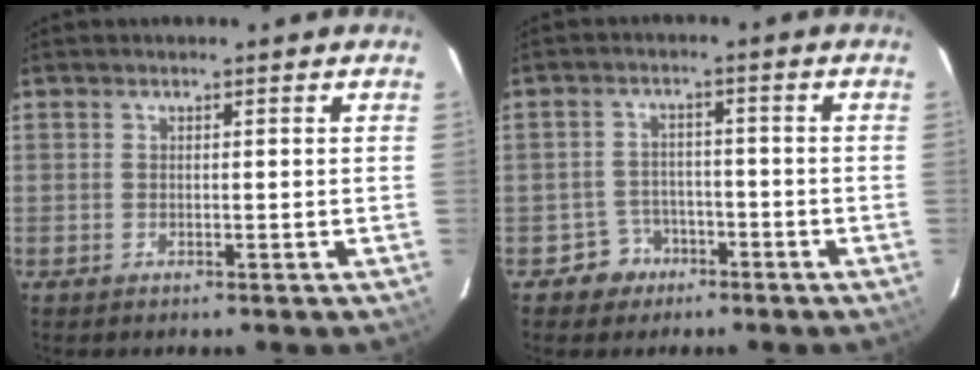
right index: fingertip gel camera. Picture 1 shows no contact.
{"total": 4.9, "force": [-2.9, 4.0, -0.1], "torque": [-0.008, 0.022, -0.044]}